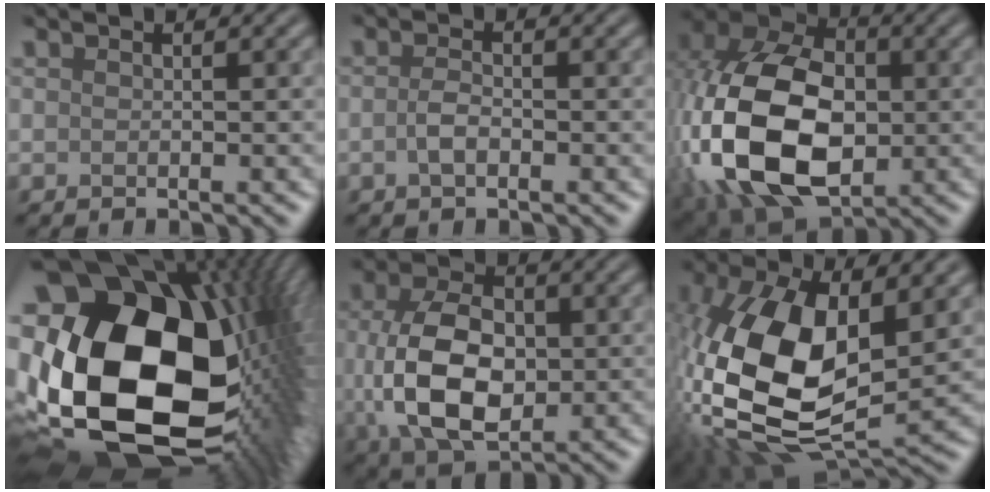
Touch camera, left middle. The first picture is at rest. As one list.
[{"total": 1.5, "force": [-0.5, 0.6, 1.2], "torque": [-0.028, 0.004, -0.014]}, {"total": 16.9, "force": [-2.6, 11.4, 12.1], "torque": [-0.259, -0.012, -0.053]}, {"total": 22.2, "force": [1.3, 14.4, 16.8], "torque": [-0.376, -0.051, 0.067]}, {"total": 10.0, "force": [-0.3, 6.5, 7.5], "torque": [-0.167, -0.002, -0.003]}, {"total": 15.6, "force": [1.3, 8.9, 12.8], "torque": [-0.293, -0.010, 0.026]}]